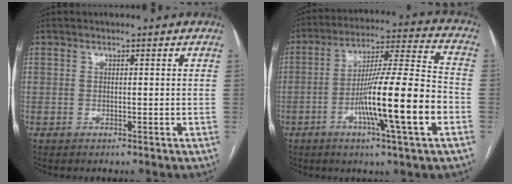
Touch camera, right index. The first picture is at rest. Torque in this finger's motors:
{"motor_torque": [2.14, 0.00, 1.05, 0.21]}